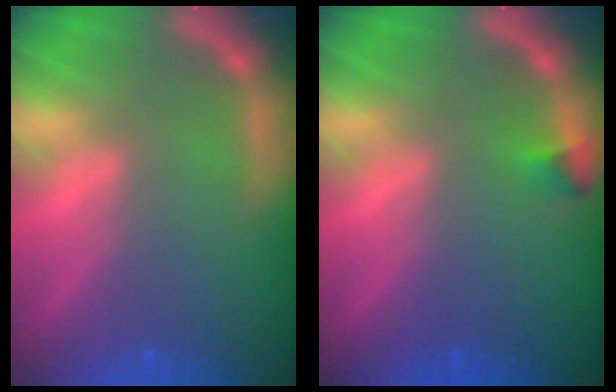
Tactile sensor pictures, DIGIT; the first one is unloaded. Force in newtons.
{"total": 0.9}